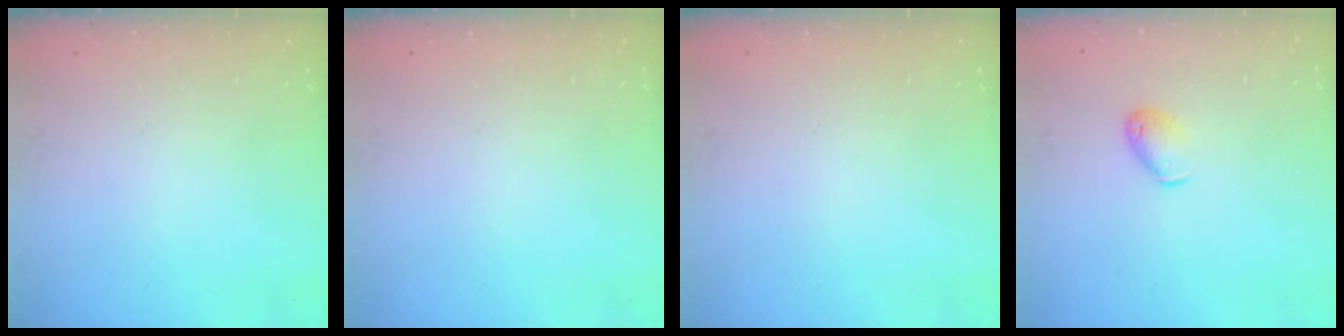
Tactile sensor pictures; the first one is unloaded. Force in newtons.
{"total": 0.0}
{"total": 0.0}
{"total": 6.2, "press": 6.2, "slide": 0.9}